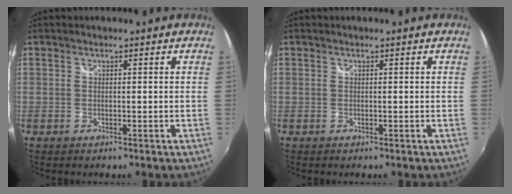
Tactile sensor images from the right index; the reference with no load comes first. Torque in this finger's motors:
{"motor_torque": [0.00, 0.00, 0.00, 0.00]}